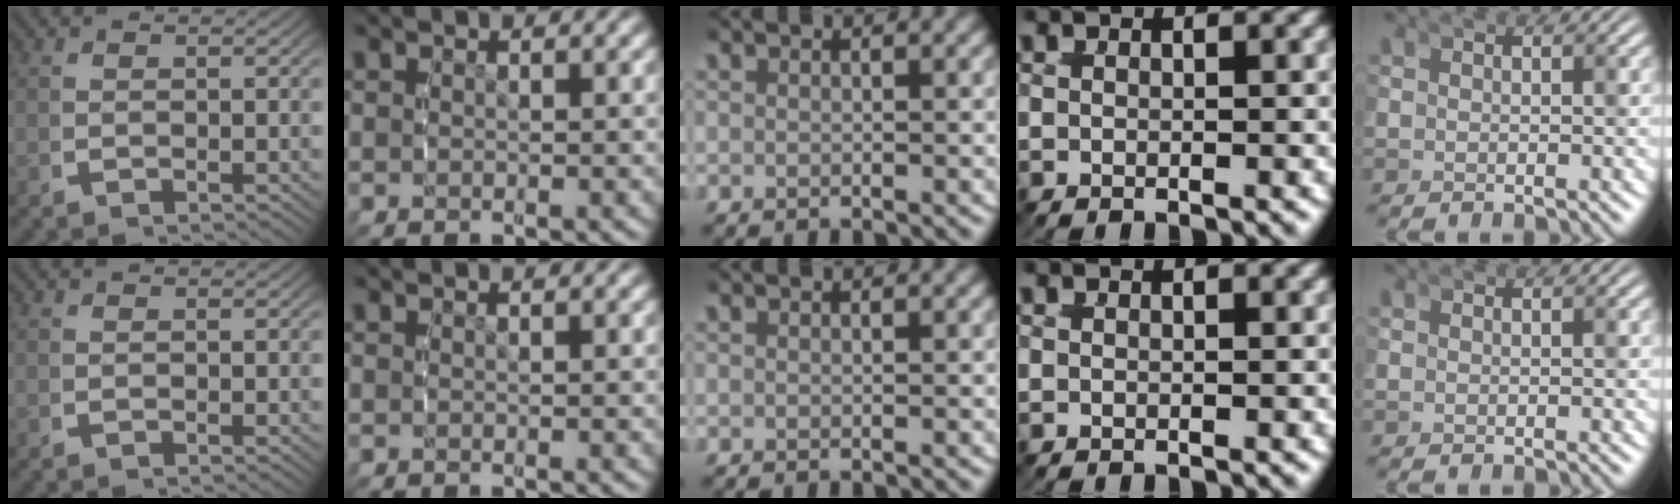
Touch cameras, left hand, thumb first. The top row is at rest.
{}